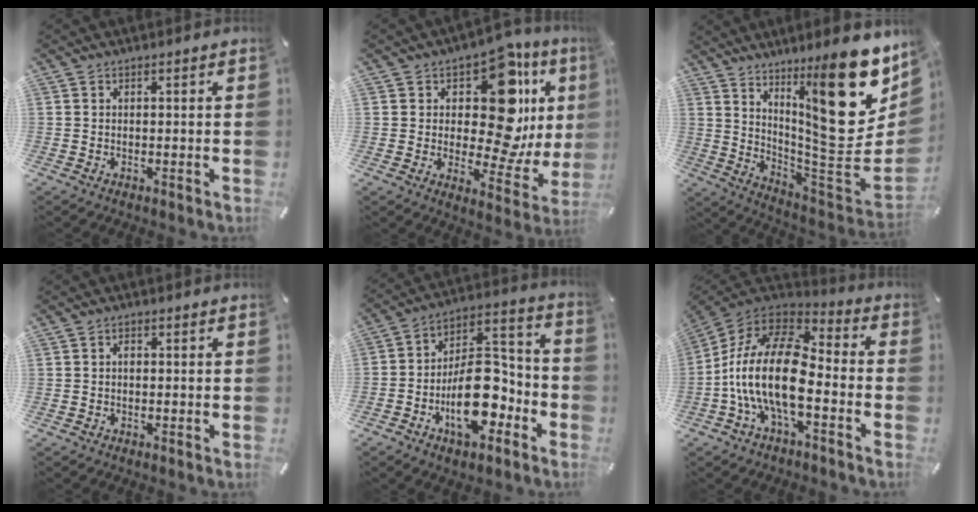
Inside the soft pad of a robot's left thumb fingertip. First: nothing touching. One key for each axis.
{"total": 19.4, "fx": 7.1, "fy": 9.8, "fz": 15.2, "tx": -0.209, "ty": -0.060, "tz": 0.110}
{"total": 28.0, "fx": 12.6, "fy": 9.4, "fz": 23.2, "tx": -0.309, "ty": -0.116, "tz": 0.212}
{"total": 0.7, "fx": -0.1, "fy": 0.5, "fz": 0.5, "tx": -0.011, "ty": 0.002, "tz": -0.002}
{"total": 18.6, "fx": -6.7, "fy": 11.3, "fz": 13.1, "tx": -0.187, "ty": 0.028, "tz": -0.107}
{"total": 20.8, "fx": -5.3, "fy": 10.3, "fz": 17.3, "tx": -0.358, "ty": 0.028, "tz": -0.091}